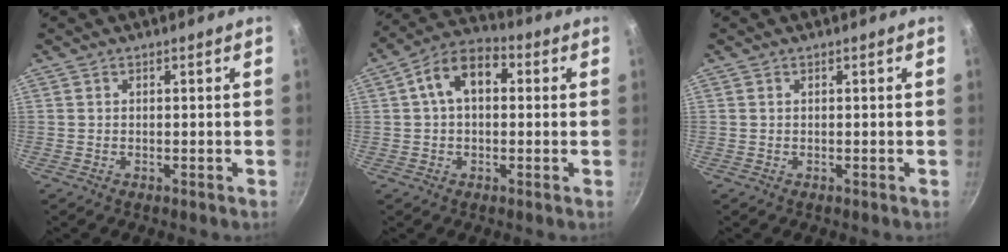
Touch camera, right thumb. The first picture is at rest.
{"total": 9.9, "force": [1.8, 6.4, 7.4], "torque": [-0.103, 0.029, 0.013]}
{"total": 0.0}